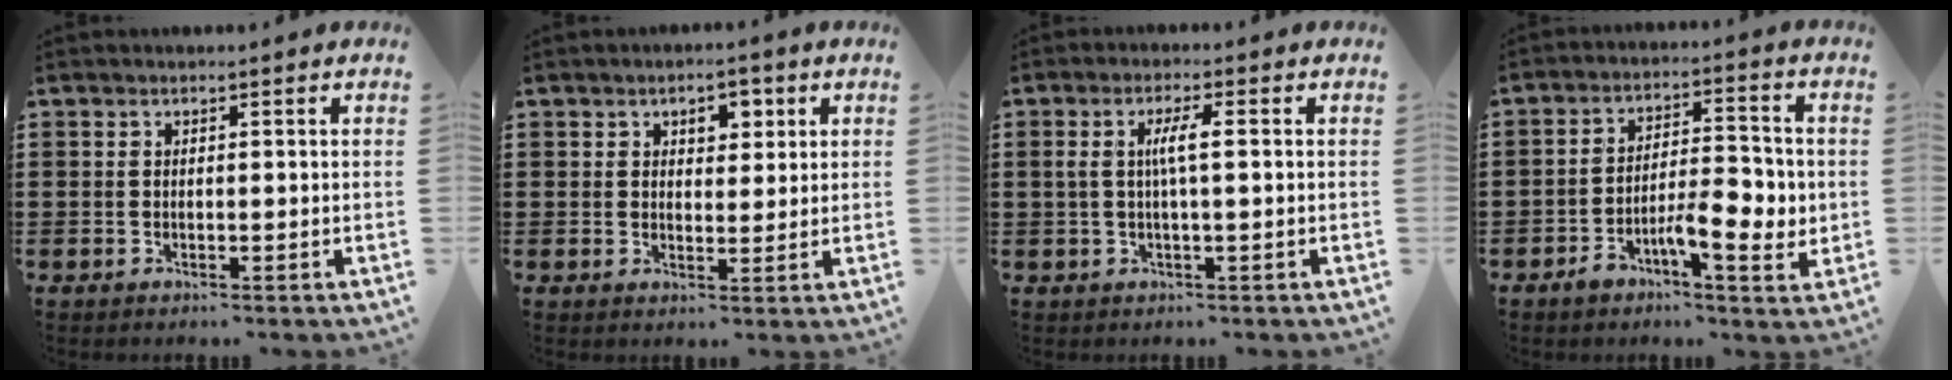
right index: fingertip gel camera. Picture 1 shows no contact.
{"total": 3.2, "force": [1.5, 2.1, 1.8], "torque": [-0.027, 0.006, 0.020]}
{"total": 3.8, "force": [0.3, 0.6, 3.7], "torque": [-0.071, 0.003, 0.001]}
{"total": 8.3, "force": [-2.6, 3.4, 7.1], "torque": [-0.099, 0.006, -0.044]}